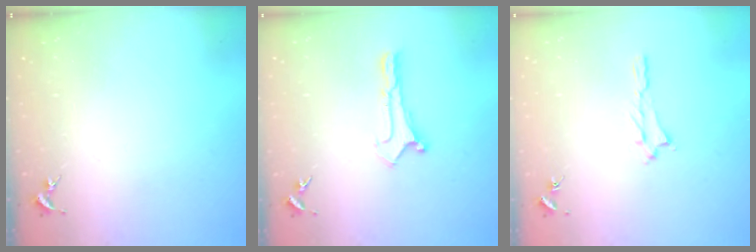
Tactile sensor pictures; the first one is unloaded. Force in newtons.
{"total": 0.0}
{"total": 1.2, "press": 1.2, "slide": 0.3}